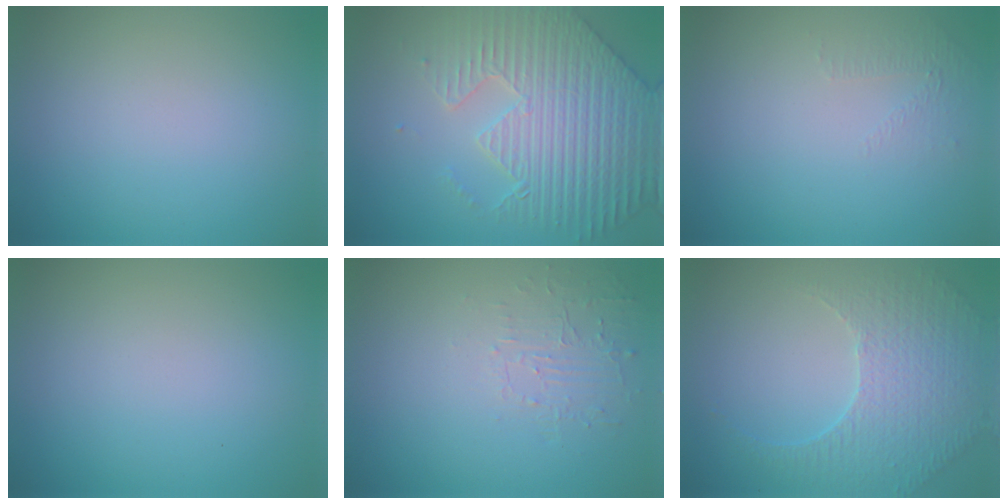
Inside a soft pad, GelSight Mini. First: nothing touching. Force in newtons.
{"total": 7.1, "press": 5.8, "slide": 4.0}
{"total": 0.9, "press": 0.4, "slide": 0.8}
{"total": 0.0}
{"total": 1.6, "press": 0.3, "slide": 1.6}
{"total": 4.6, "press": 3.5, "slide": 2.9}